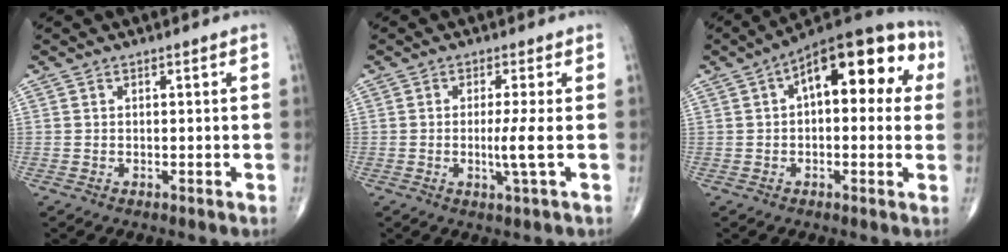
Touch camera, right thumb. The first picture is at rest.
{"total": 3.9, "force": [-0.5, -0.7, 3.8], "torque": [-0.085, -0.014, -0.012]}
{"total": 18.2, "force": [4.6, 8.7, 15.3], "torque": [-0.175, 0.035, 0.052]}